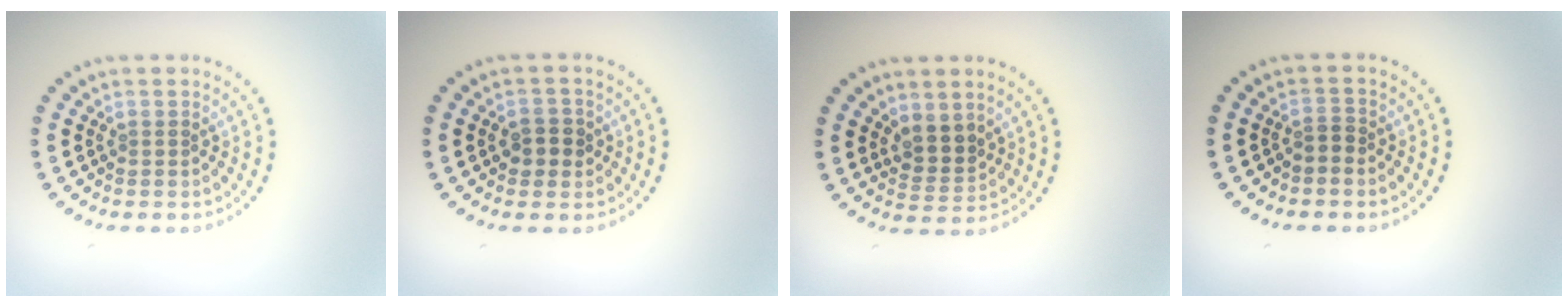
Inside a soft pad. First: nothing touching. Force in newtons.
{"total": 2.2, "press": 2.1, "slide": 0.5}
{"total": 2.5, "press": 2.1, "slide": 1.3}
{"total": 1.2, "press": 0.8, "slide": 0.8}